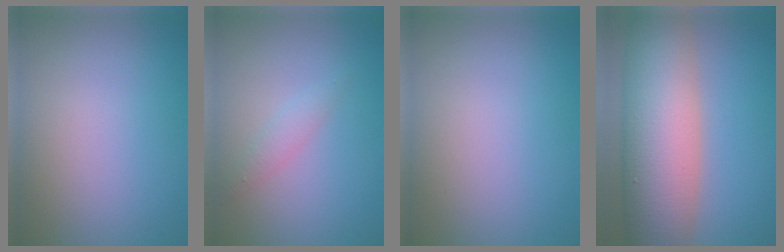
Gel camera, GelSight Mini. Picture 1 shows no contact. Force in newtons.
{"total": 1.4, "press": 1.4, "slide": 0.0}
{"total": 0.0}
{"total": 12.9, "press": 12.9, "slide": 0.5}